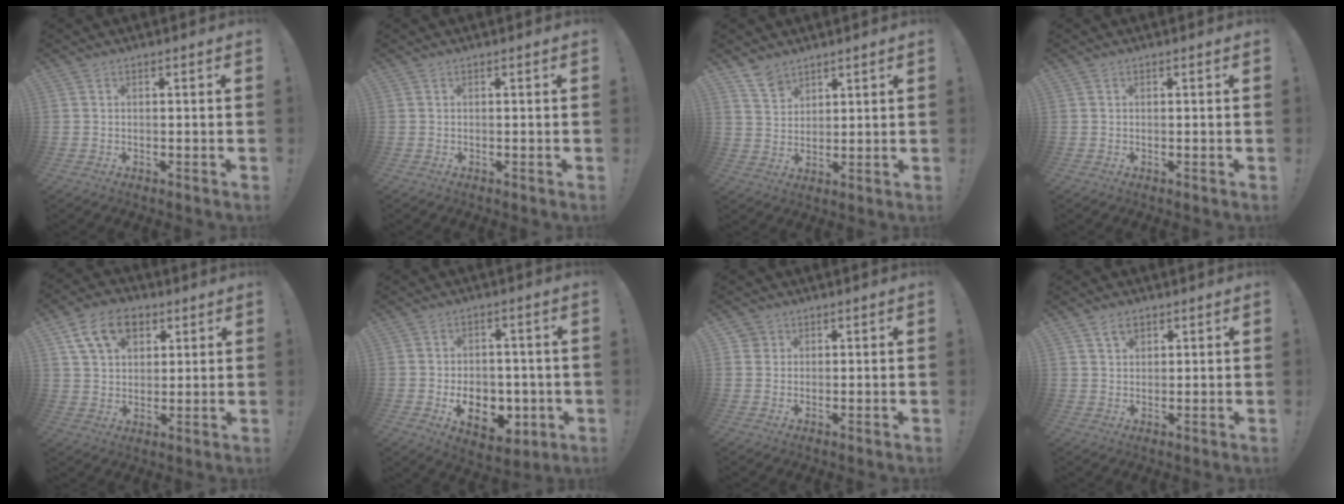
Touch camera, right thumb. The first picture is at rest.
{"total": 0.0}
{"total": 6.5, "force": [5.2, 3.7, 1.1], "torque": [-0.021, -0.037, 0.101]}
{"total": 0.0}
{"total": 13.4, "force": [6.5, 9.2, 7.4], "torque": [-0.111, -0.018, 0.123]}
{"total": 10.8, "force": [-2.6, 8.2, 6.5], "torque": [-0.086, 0.010, -0.038]}
{"total": 2.5, "force": [1.1, 2.2, 0.2], "torque": [-0.004, -0.002, 0.020]}
{"total": 4.1, "force": [2.4, 2.7, 1.9], "torque": [-0.023, -0.008, 0.043]}